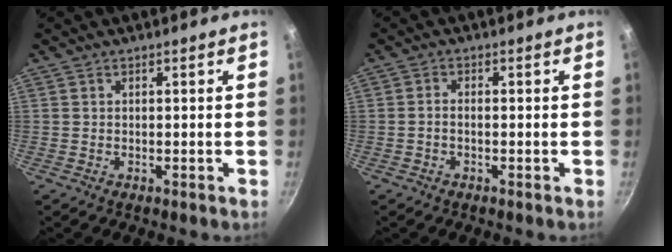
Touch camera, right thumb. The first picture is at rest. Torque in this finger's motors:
{"motor_torque": [-0.82, -0.15, -0.33, 0.11, 0.07]}